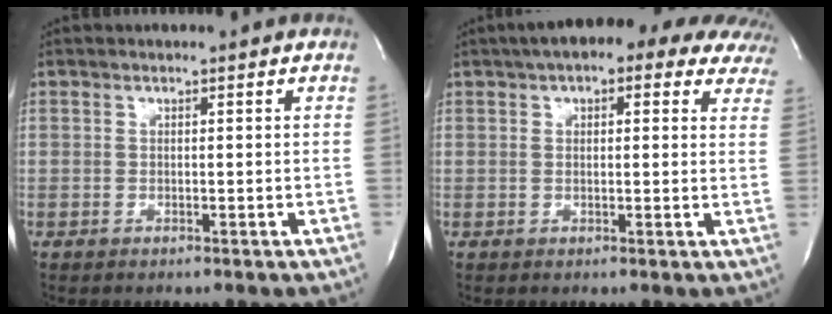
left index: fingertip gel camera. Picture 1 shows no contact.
{"total": 17.0, "force": [12.9, 5.4, 9.6], "torque": [-0.119, 0.043, 0.143]}